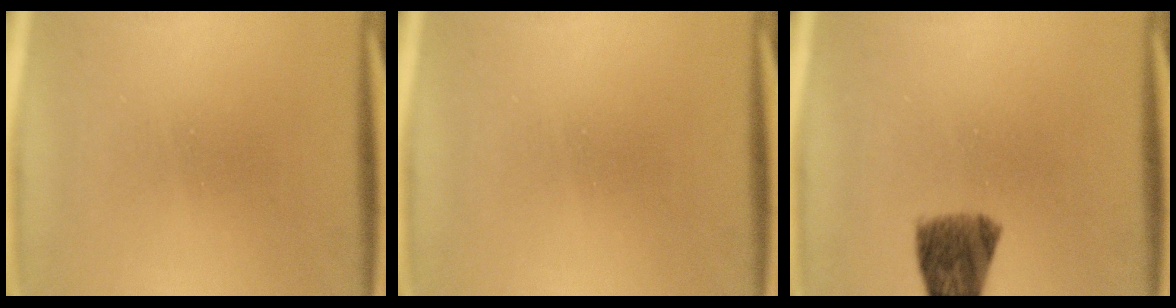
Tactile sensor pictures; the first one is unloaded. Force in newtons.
{"total": 0.0}
{"total": 8.5}